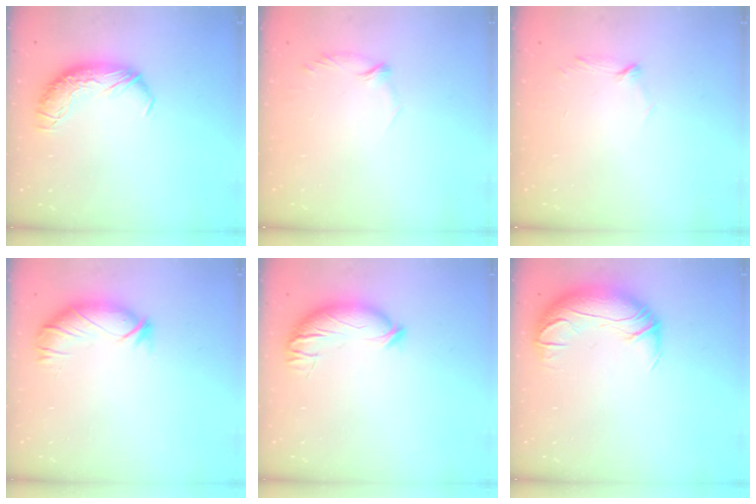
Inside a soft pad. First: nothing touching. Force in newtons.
{"total": 5.7, "press": 5.6, "slide": 1.0}
{"total": 6.5, "press": 6.4, "slide": 1.2}
{"total": 2.9, "press": 2.8, "slide": 0.8}
{"total": 4.5, "press": 4.3, "slide": 1.3}
{"total": 2.9, "press": 0.9, "slide": 2.8}